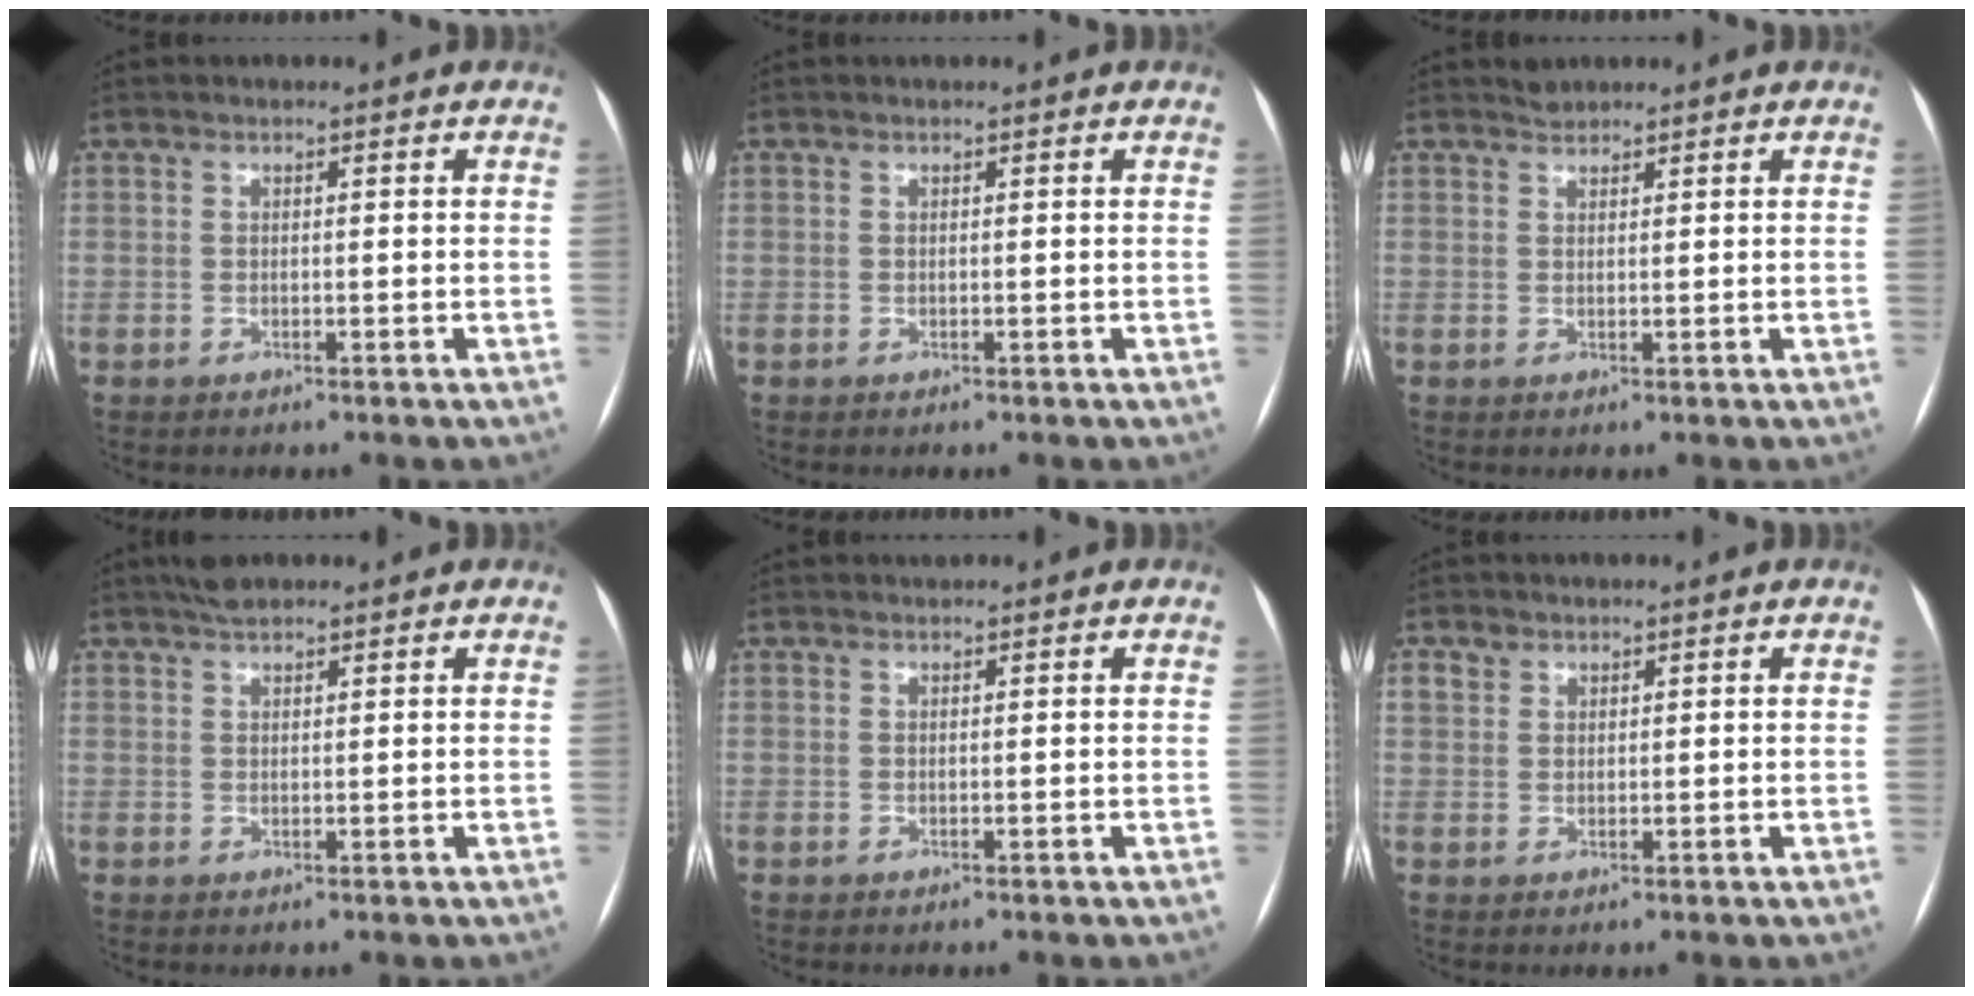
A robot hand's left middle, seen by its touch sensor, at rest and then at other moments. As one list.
[{"total": 0.0}, {"total": 1.1, "force": [1.0, 0.3, -0.2], "torque": [0.000, 0.003, 0.018]}, {"total": 2.5, "force": [2.1, 0.7, 1.1], "torque": [-0.021, 0.013, 0.038]}, {"total": 1.0, "force": [1.0, 0.1, 0.2], "torque": [-0.007, 0.020, 0.020]}, {"total": 1.9, "force": [1.2, 1.5, 0.3], "torque": [-0.003, 0.007, 0.020]}]